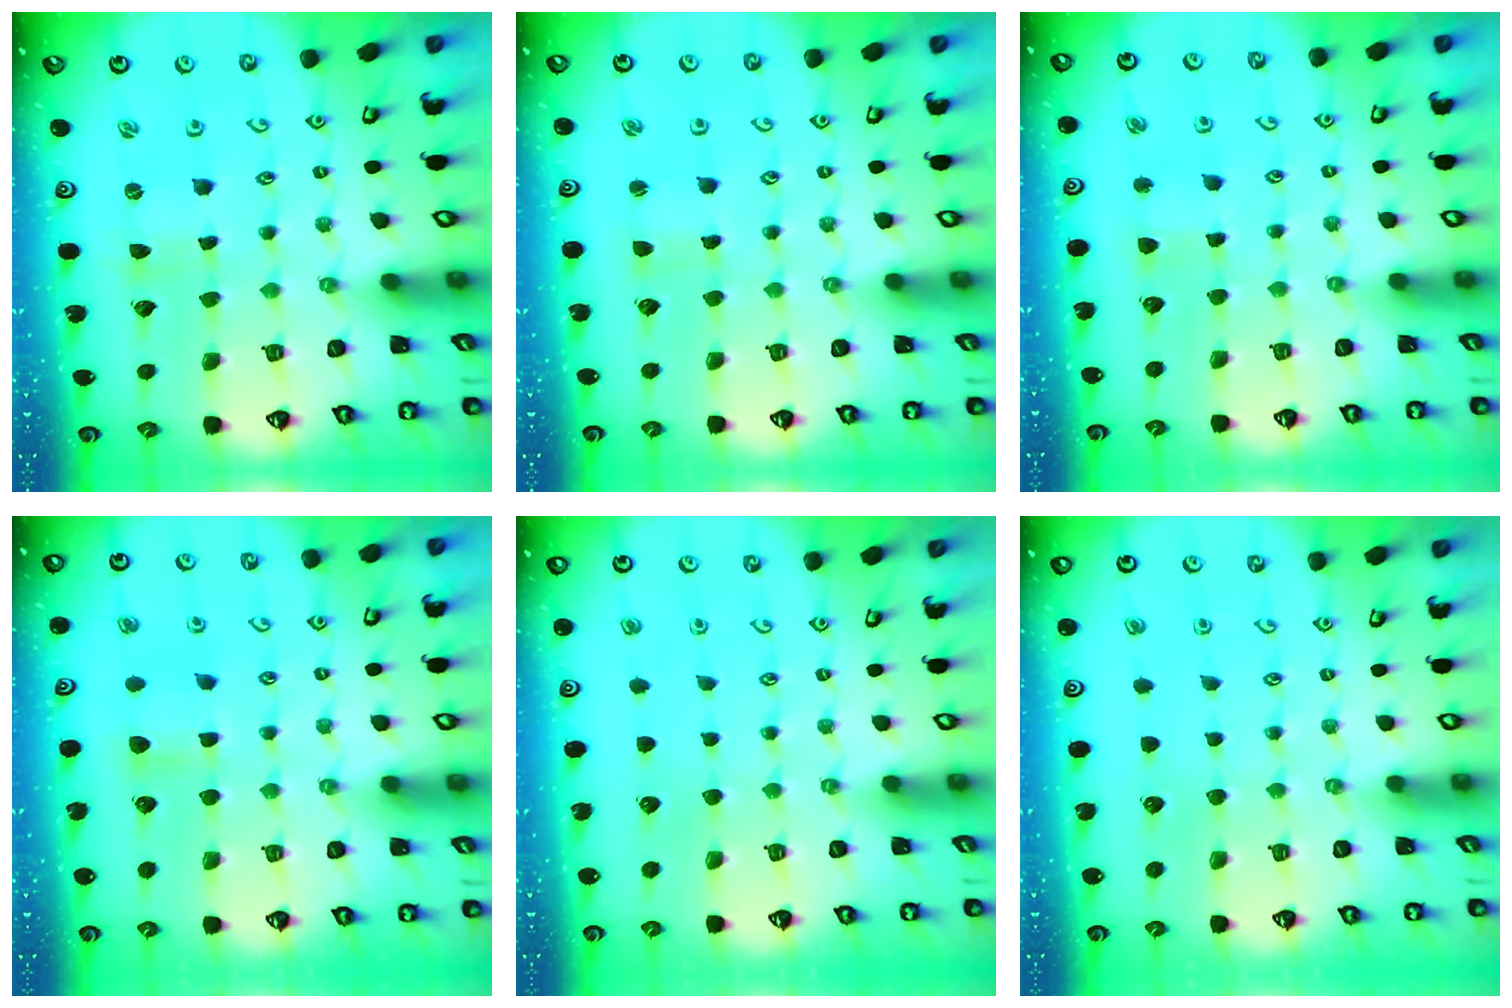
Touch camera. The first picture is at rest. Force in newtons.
{"total": 1.7, "press": 1.7, "slide": 0.2}
{"total": 3.7, "press": 3.7, "slide": 0.4}
{"total": 4.9, "press": 4.9, "slide": 0.6}
{"total": 0.0}
{"total": 0.0}